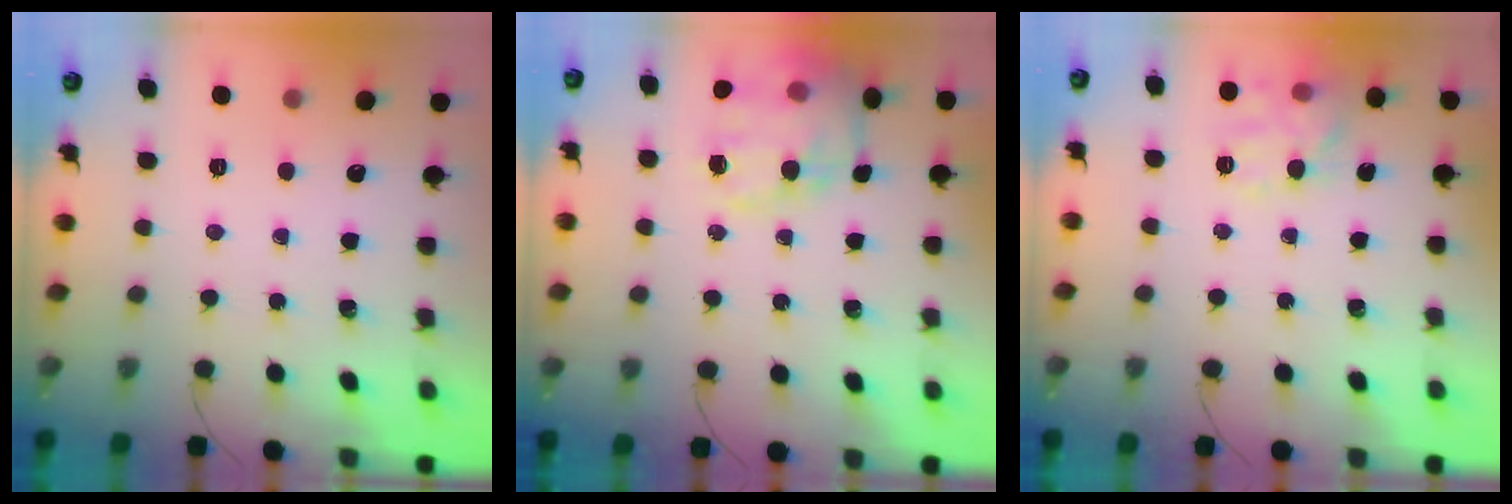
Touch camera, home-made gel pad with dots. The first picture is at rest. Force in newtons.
{"total": 17.2, "press": 17.0, "slide": 3.0}
{"total": 9.4, "press": 9.4, "slide": 0.4}